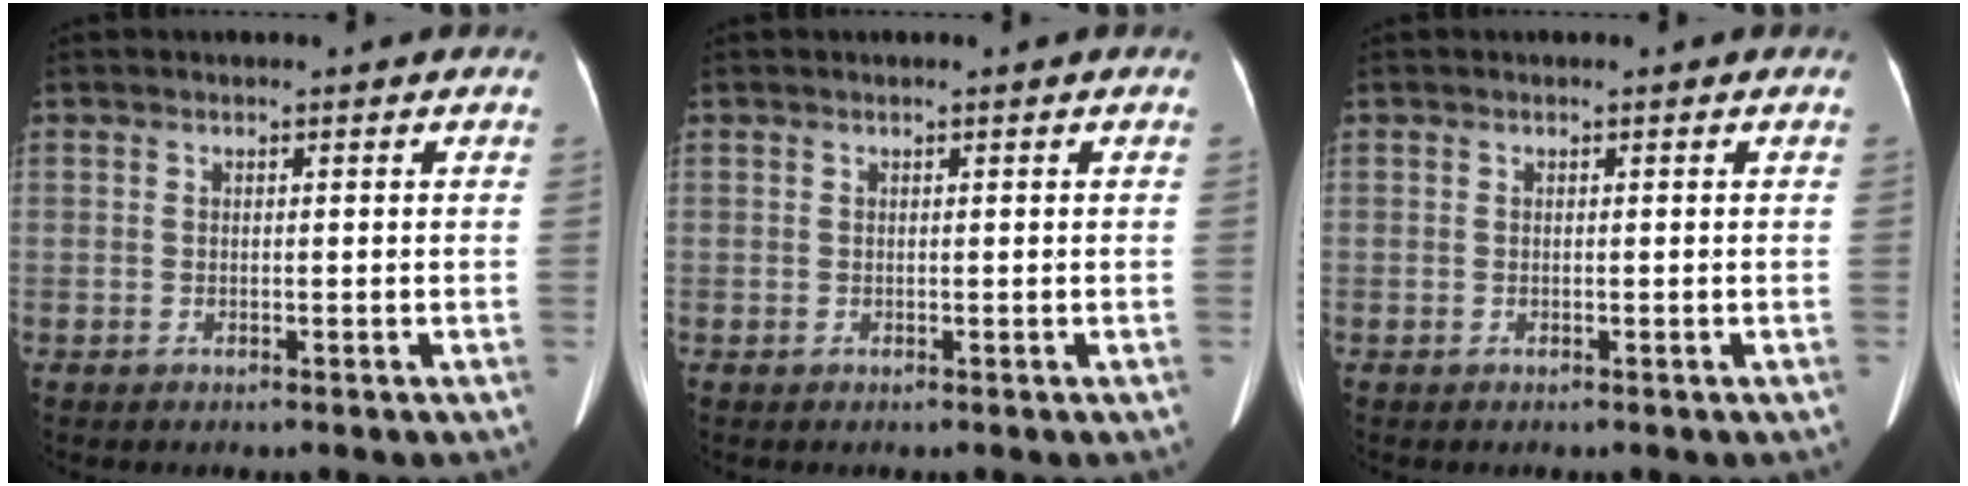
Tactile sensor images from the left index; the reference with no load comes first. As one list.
[{"total": 0.0}, {"total": 0.0}]